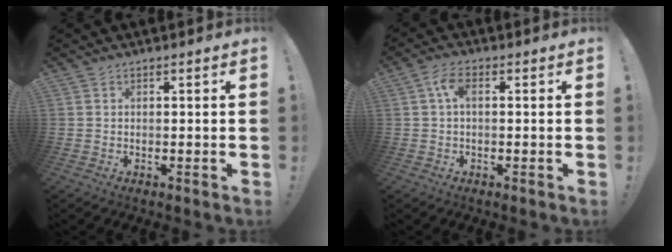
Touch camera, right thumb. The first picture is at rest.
{"total": 4.7, "force": [0.7, 2.2, 4.1], "torque": [-0.086, 0.009, 0.011]}